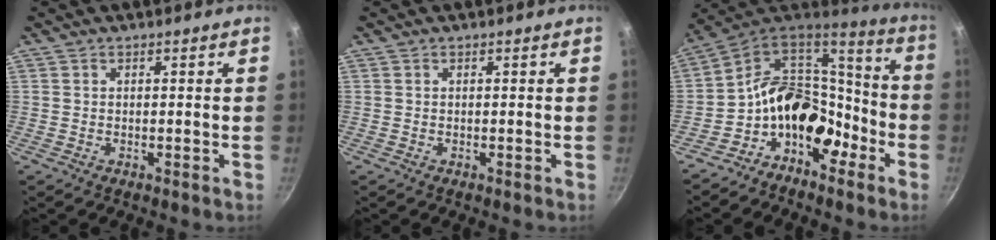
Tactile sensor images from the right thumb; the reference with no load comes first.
{"total": 0.0}
{"total": 16.5, "force": [-6.9, 11.4, 9.7], "torque": [-0.099, 0.086, -0.139]}